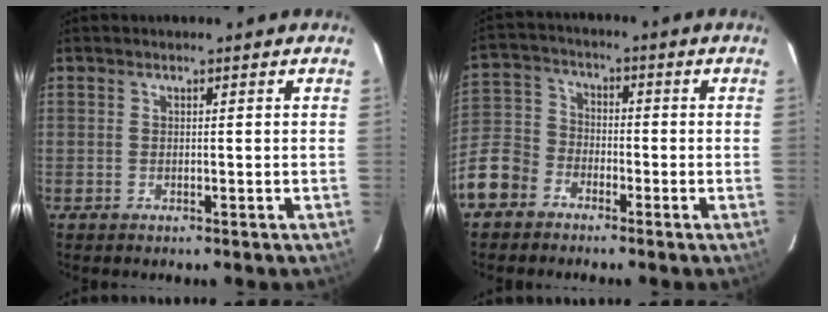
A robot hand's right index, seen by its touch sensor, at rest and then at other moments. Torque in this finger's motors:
{"motor_torque": [0.40, -0.63, -0.17, -0.21]}